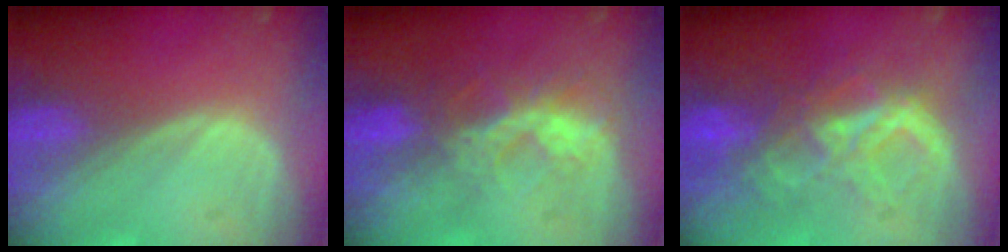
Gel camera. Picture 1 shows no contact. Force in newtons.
{"total": 6.6, "press": 5.9, "slide": 3.1}
{"total": 8.3, "press": 7.7, "slide": 3.2}